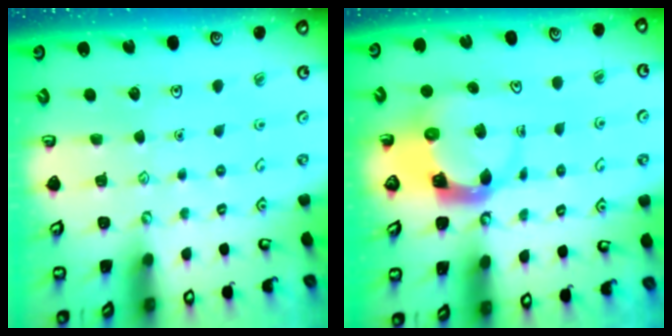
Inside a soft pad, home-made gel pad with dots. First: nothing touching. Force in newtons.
{"total": 4.3, "press": 4.3, "slide": 0.5}